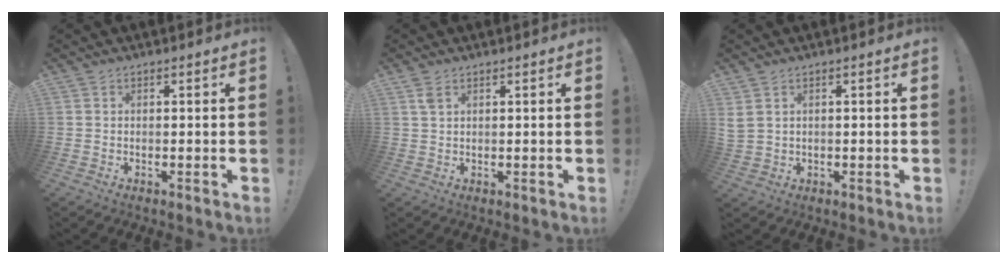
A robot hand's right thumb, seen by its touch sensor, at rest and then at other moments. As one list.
[{"total": 2.5, "force": [1.4, 1.1, 1.8], "torque": [-0.036, 0.001, 0.026]}, {"total": 2.9, "force": [1.6, 2.0, 1.5], "torque": [-0.031, -0.001, 0.032]}]